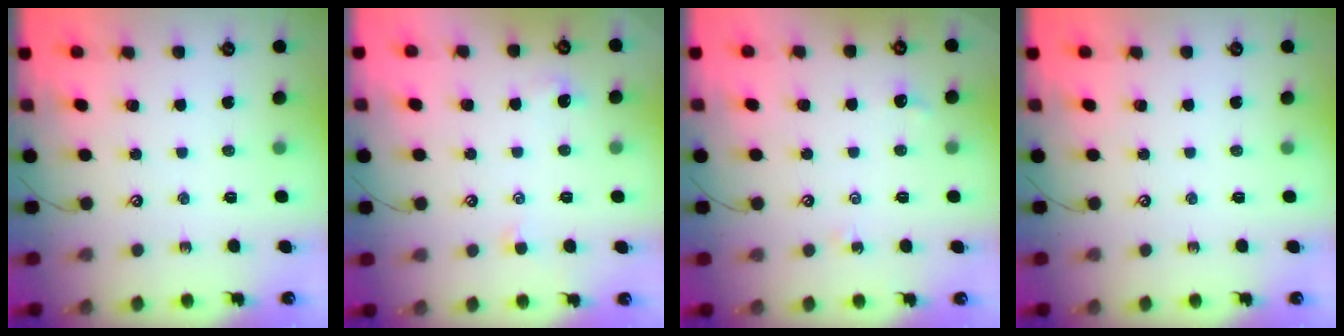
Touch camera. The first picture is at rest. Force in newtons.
{"total": 0.5, "press": 0.1, "slide": 0.5}
{"total": 2.5, "press": 2.4, "slide": 0.6}
{"total": 0.0}